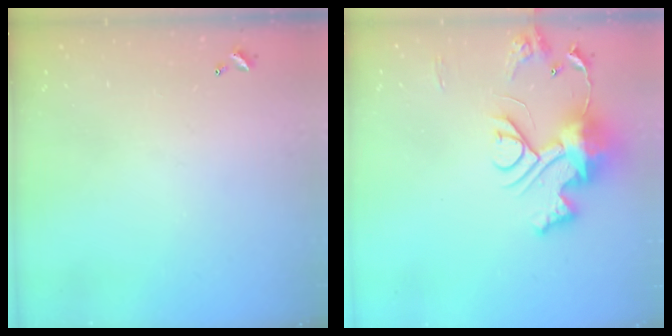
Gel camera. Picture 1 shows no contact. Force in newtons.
{"total": 13.2, "press": 13.1, "slide": 1.4}